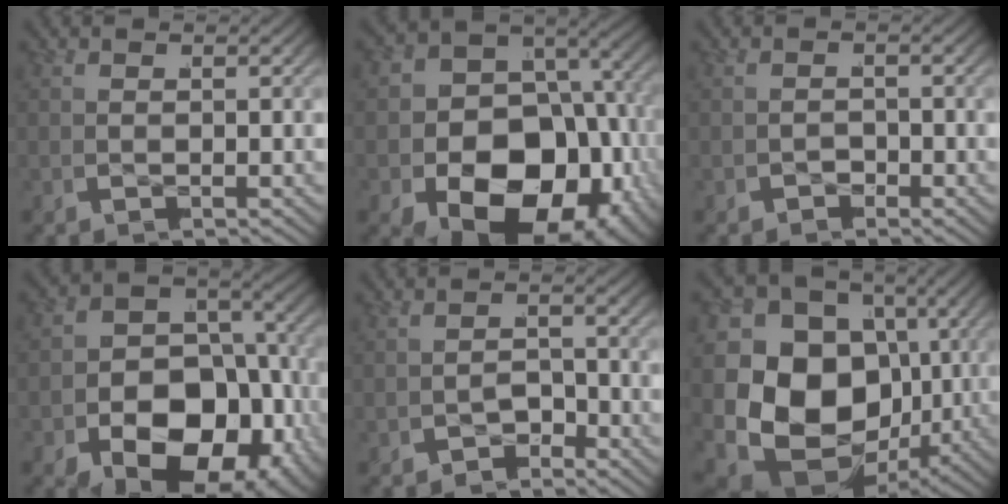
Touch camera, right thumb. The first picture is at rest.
{"total": 18.6, "force": [-3.3, 12.9, 13.0], "torque": [-0.244, -0.070, -0.022]}
{"total": 1.1, "force": [-1.0, 0.4, -0.2], "torque": [0.001, -0.006, -0.014]}
{"total": 15.0, "force": [-3.2, 9.9, 10.8], "torque": [-0.190, -0.053, -0.030]}
{"total": 2.0, "force": [-1.9, 0.4, -0.3], "torque": [0.005, -0.009, -0.027]}
{"total": 24.3, "force": [-1.1, 18.8, 15.3], "torque": [-0.346, -0.063, -0.004]}